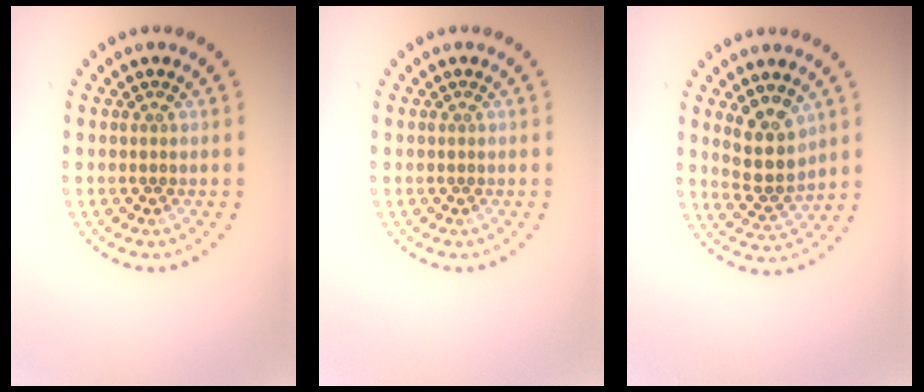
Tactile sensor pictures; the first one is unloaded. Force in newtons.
{"total": 0.0}
{"total": 4.5, "press": 4.1, "slide": 1.8}